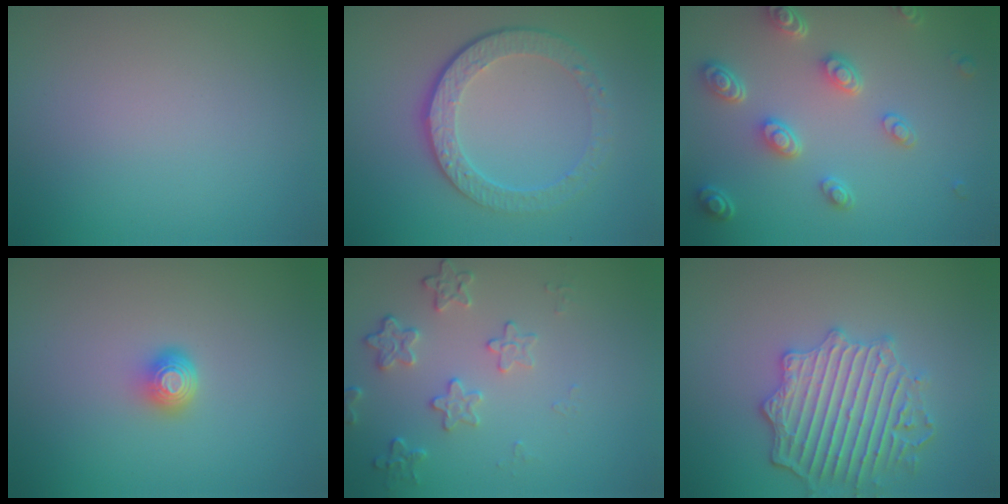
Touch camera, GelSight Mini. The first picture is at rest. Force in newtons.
{"total": 4.7, "press": 3.4, "slide": 3.3}
{"total": 4.6, "press": 3.6, "slide": 2.8}
{"total": 1.6, "press": 1.2, "slide": 1.1}
{"total": 2.6, "press": 2.0, "slide": 1.7}
{"total": 5.1, "press": 4.6, "slide": 2.3}